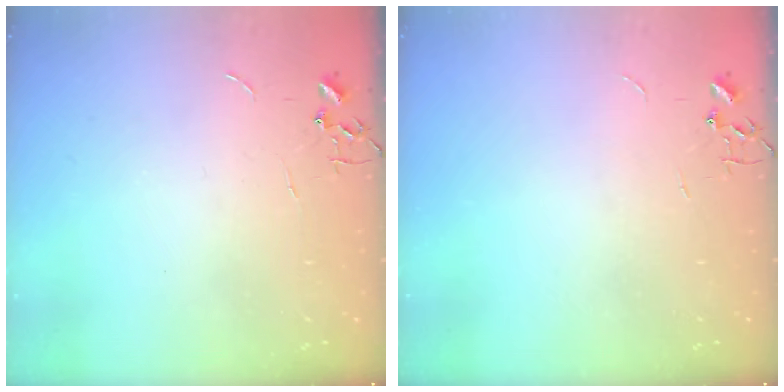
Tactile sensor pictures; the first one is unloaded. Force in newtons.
{"total": 0.0}